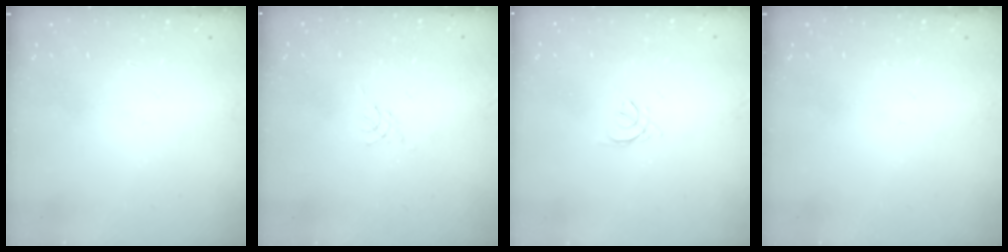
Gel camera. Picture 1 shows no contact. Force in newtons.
{"total": 0.0}
{"total": 1.5, "press": 1.4, "slide": 0.6}
{"total": 0.0}